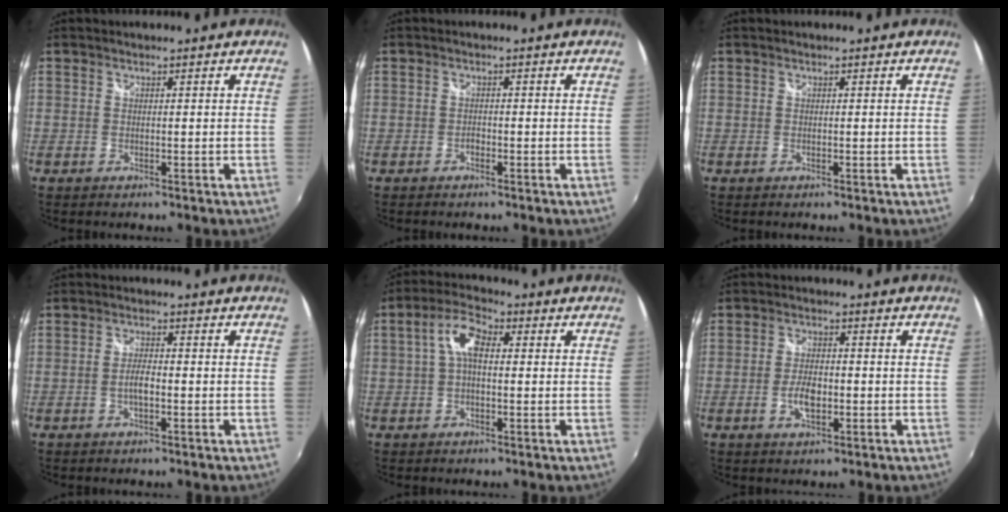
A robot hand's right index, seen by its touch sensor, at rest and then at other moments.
{"total": 1.0, "force": [-0.7, 0.6, 0.3], "torque": [-0.006, -0.001, -0.014]}
{"total": 0.0}
{"total": 2.9, "force": [-0.9, 0.8, 2.6], "torque": [-0.052, 0.001, -0.019]}
{"total": 6.1, "force": [0.6, 2.9, 5.3], "torque": [-0.107, 0.020, 0.009]}
{"total": 4.9, "force": [-1.4, 2.4, 4.0], "torque": [-0.083, -0.001, -0.025]}